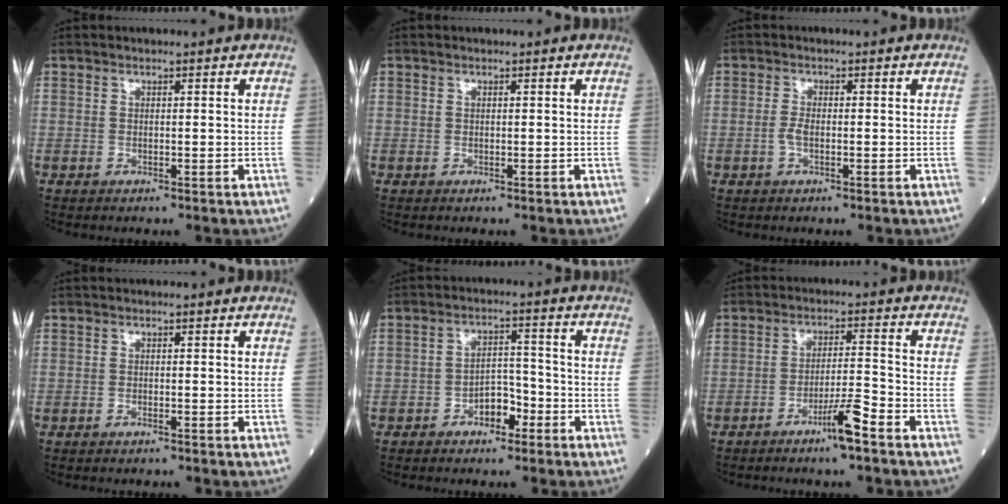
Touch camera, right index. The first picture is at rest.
{"total": 0.0}
{"total": 1.8, "force": [-0.5, 0.6, 1.6], "torque": [-0.036, 0.002, -0.010]}
{"total": 0.5, "force": [-0.5, 0.1, 0.2], "torque": [-0.008, -0.001, -0.009]}
{"total": 4.5, "force": [-2.6, 2.4, 2.8], "torque": [-0.042, 0.015, -0.046]}
{"total": 5.7, "force": [-3.8, -0.3, 4.2], "torque": [-0.072, -0.003, -0.072]}